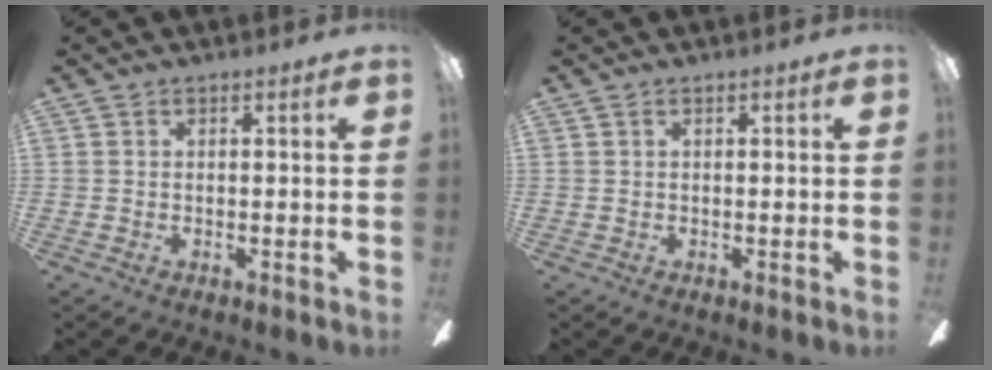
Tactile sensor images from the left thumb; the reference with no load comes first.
{"total": 0.0}